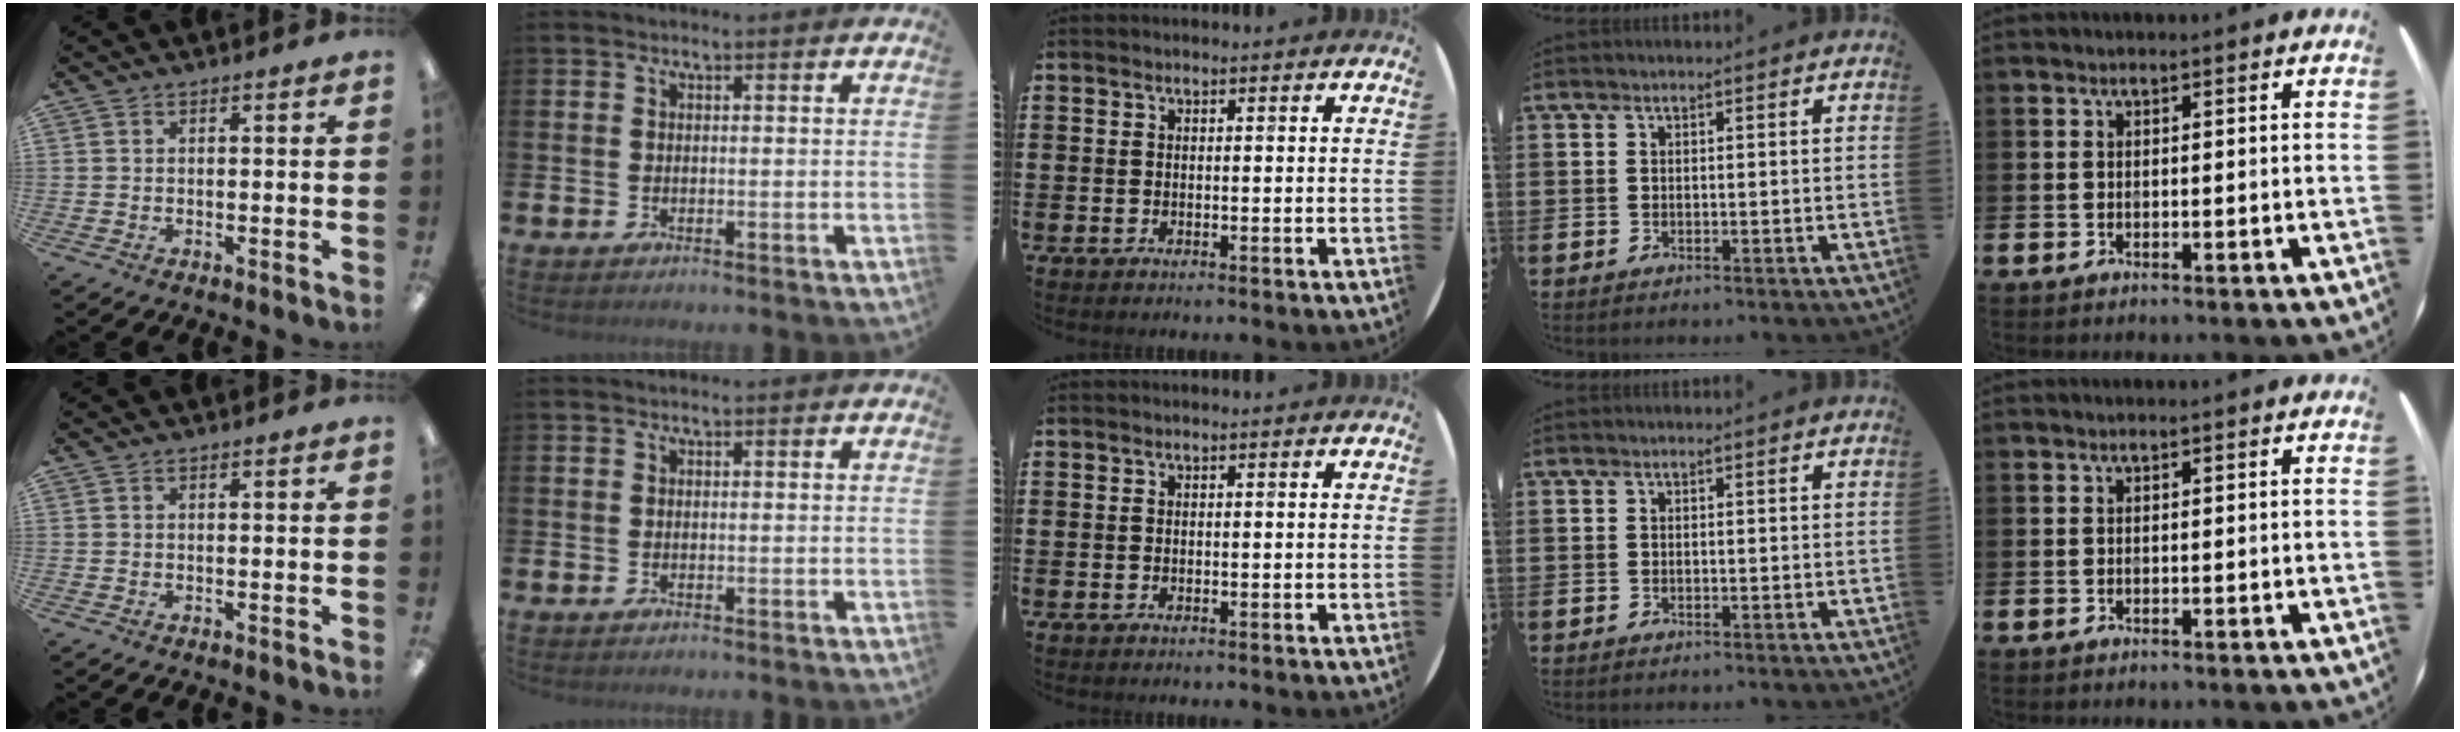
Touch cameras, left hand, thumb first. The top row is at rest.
{}